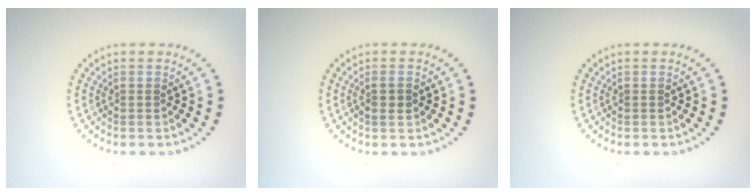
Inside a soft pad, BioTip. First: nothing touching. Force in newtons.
{"total": 1.3, "press": 1.3, "slide": 0.3}
{"total": 0.0}